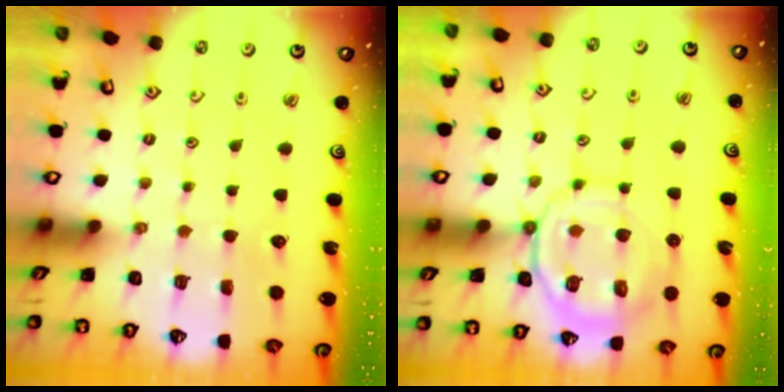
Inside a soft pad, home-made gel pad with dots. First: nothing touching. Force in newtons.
{"total": 12.2, "press": 12.1, "slide": 1.3}